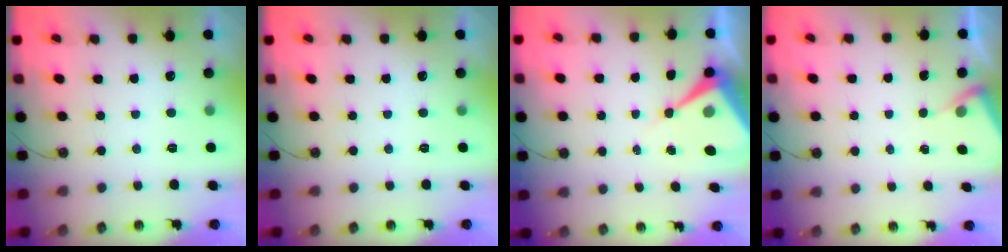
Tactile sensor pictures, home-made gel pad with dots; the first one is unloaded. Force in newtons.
{"total": 0.0}
{"total": 9.7, "press": 9.7, "slide": 0.3}
{"total": 3.0, "press": 3.0, "slide": 0.5}